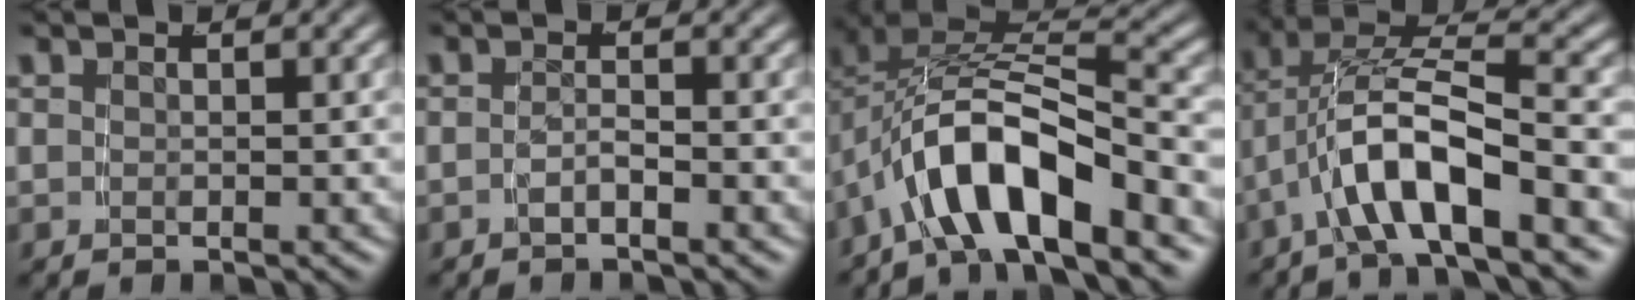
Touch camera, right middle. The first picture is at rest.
{"total": 1.6, "force": [-1.4, -0.2, 0.8], "torque": [-0.016, -0.002, -0.024]}
{"total": 8.6, "force": [-2.6, 4.9, 6.6], "torque": [-0.143, -0.021, -0.031]}
{"total": 6.9, "force": [-1.1, 3.8, 5.7], "torque": [-0.128, -0.011, -0.012]}